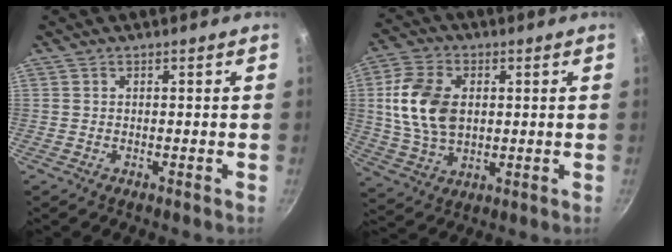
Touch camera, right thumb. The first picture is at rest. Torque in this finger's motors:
{"motor_torque": [1.09, 1.09, 1.41, 0.40, 0.17]}